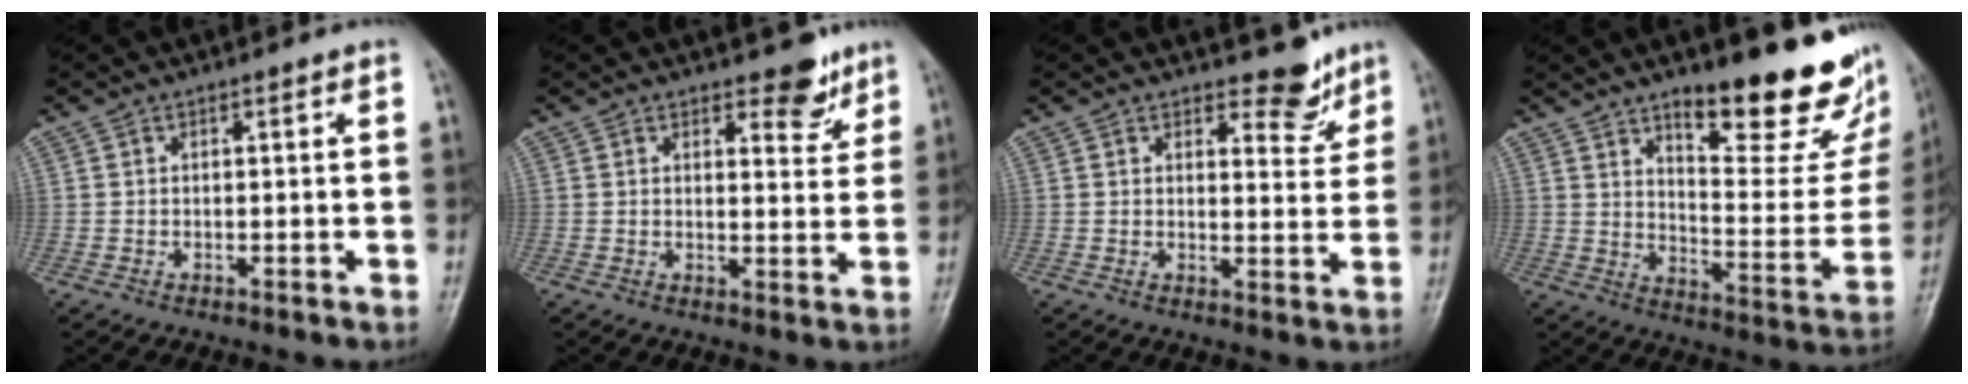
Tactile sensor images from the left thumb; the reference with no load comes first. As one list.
[{"total": 5.0, "force": [3.7, 2.3, 2.4], "torque": [-0.004, -0.025, 0.049]}, {"total": 5.3, "force": [4.3, 2.4, 1.9], "torque": [0.003, -0.034, 0.055]}, {"total": 22.7, "force": [14.7, 7.1, 15.7], "torque": [-0.163, -0.095, 0.213]}]